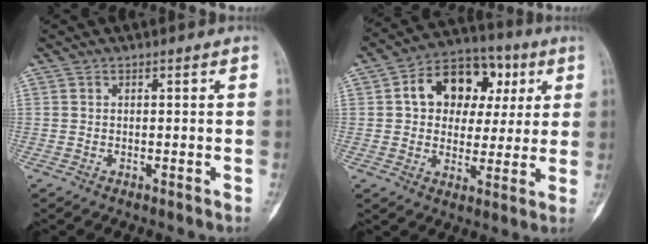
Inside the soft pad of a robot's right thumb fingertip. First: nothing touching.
{"total": 15.2, "force": [3.9, 11.2, 9.5], "torque": [-0.098, 0.014, 0.055]}